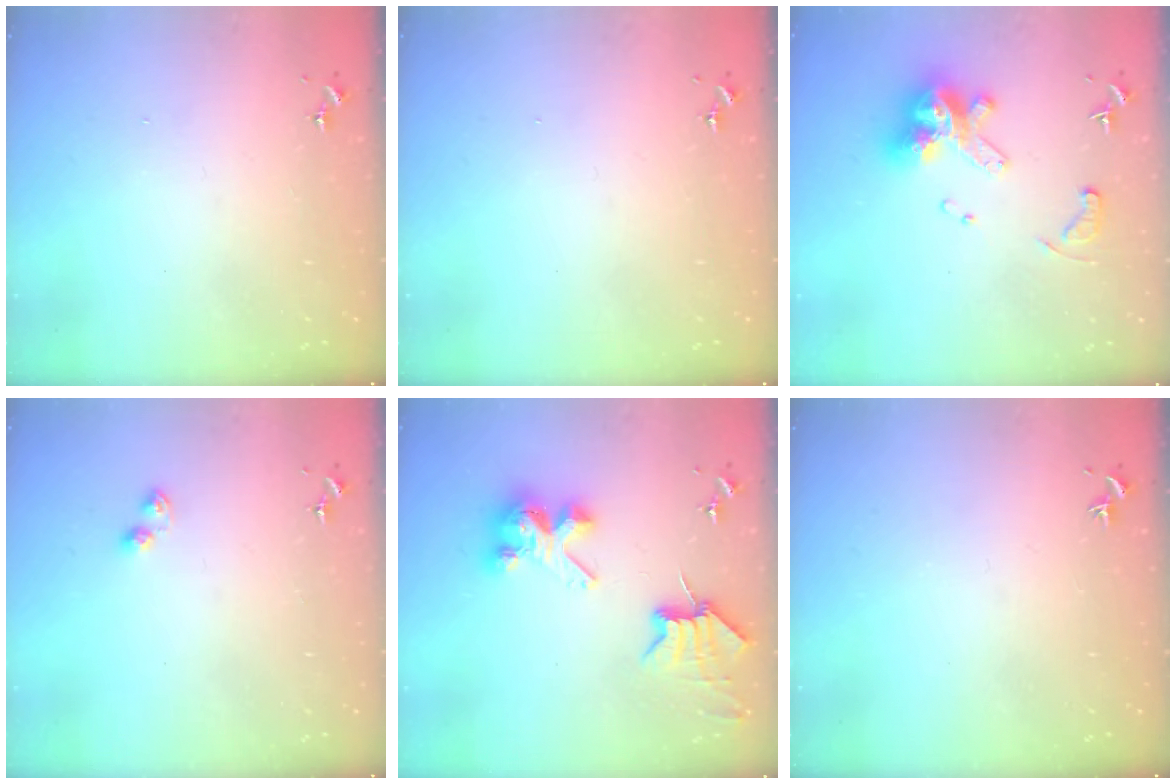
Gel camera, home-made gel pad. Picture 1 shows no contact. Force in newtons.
{"total": 0.0}
{"total": 14.9, "press": 14.9, "slide": 1.3}
{"total": 3.7, "press": 3.7, "slide": 0.4}
{"total": 8.3, "press": 8.3, "slide": 0.3}
{"total": 0.0}